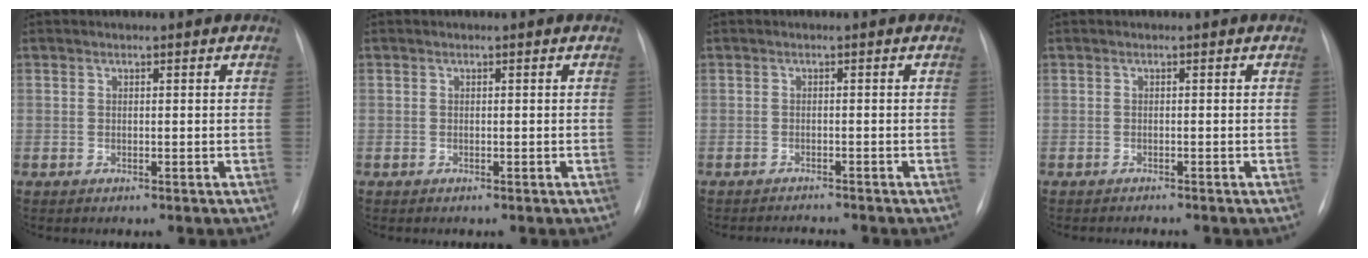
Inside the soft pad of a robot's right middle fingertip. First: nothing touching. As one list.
[{"total": 0.0}, {"total": 2.8, "force": [-2.7, -0.3, 0.3], "torque": [-0.004, -0.009, -0.038]}, {"total": 1.6, "force": [-1.5, 0.1, 0.4], "torque": [-0.005, -0.004, -0.018]}]